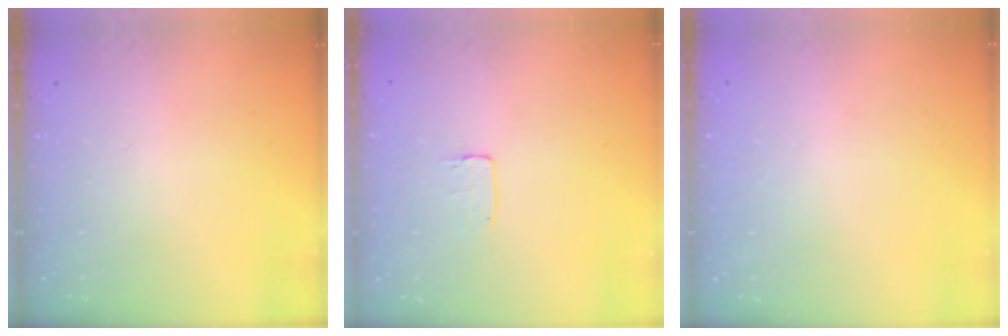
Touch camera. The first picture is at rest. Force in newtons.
{"total": 3.7, "press": 3.6, "slide": 0.2}
{"total": 0.6, "press": 0.6, "slide": 0.1}